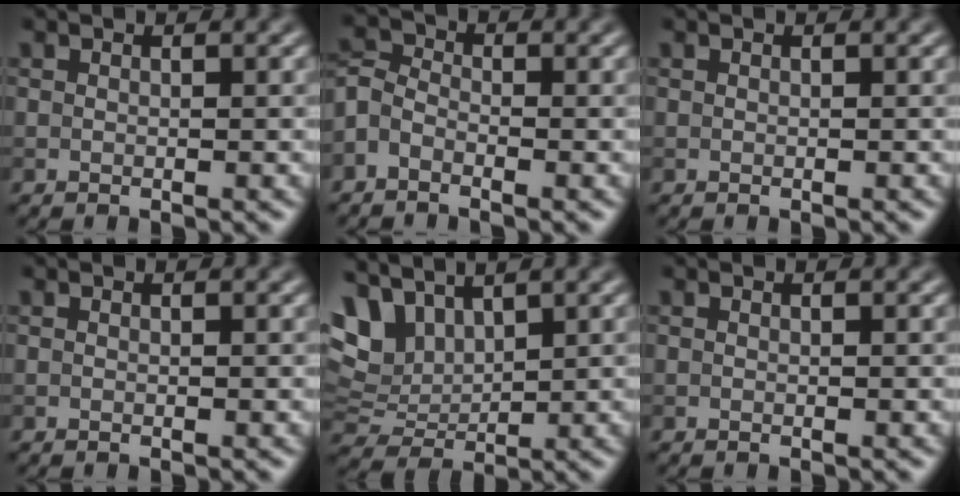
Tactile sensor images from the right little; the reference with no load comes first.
{"total": 2.6, "force": [-1.5, 1.5, 1.5], "torque": [-0.035, 0.007, -0.042]}
{"total": 0.6, "force": [-0.3, -0.5, -0.2], "torque": [0.006, 0.000, -0.005]}
{"total": 0.0}
{"total": 5.4, "force": [3.3, 2.9, 3.2], "torque": [-0.075, 0.004, 0.066]}
{"total": 0.0}